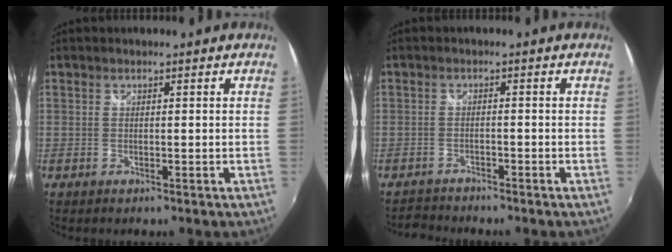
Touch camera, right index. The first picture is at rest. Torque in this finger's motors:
{"motor_torque": [0.10, 0.02, -0.05, 0.00]}